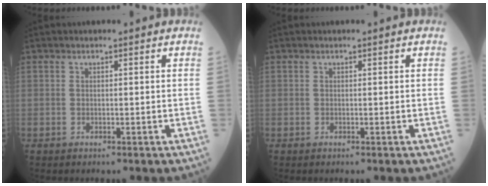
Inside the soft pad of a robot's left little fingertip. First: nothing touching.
{"total": 0.0}